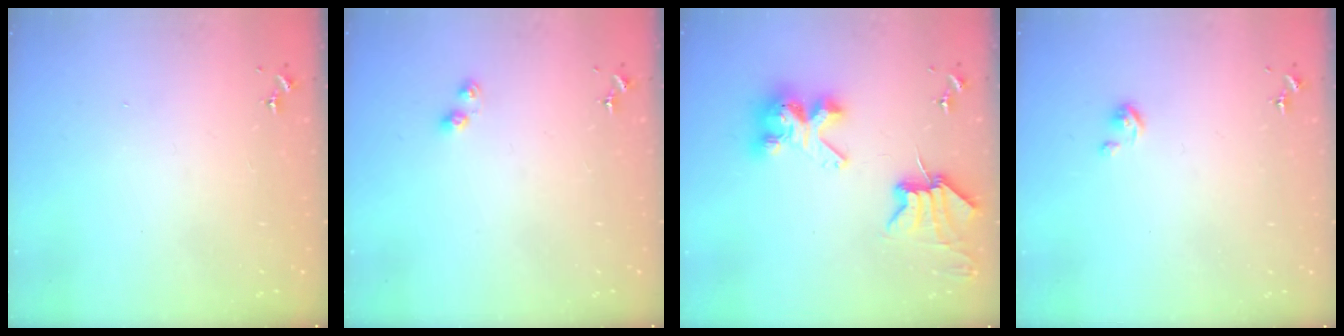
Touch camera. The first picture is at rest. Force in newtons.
{"total": 4.3, "press": 4.3, "slide": 0.6}
{"total": 9.5, "press": 9.4, "slide": 1.0}
{"total": 4.1, "press": 4.1, "slide": 0.3}